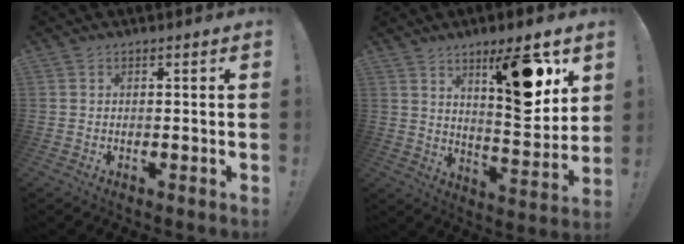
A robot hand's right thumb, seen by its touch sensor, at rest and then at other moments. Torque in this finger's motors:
{"motor_torque": [0.01, 1.83, 0.71, 0.72, 0.32]}